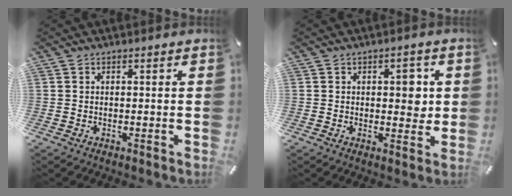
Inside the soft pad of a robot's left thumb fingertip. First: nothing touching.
{"total": 5.6, "force": [0.8, 3.5, 4.3], "torque": [-0.038, -0.010, 0.003]}